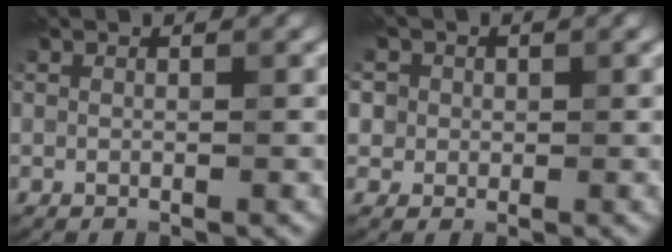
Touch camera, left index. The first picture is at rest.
{"total": 4.1, "force": [1.5, 3.6, 1.4], "torque": [-0.013, 0.017, 0.011]}